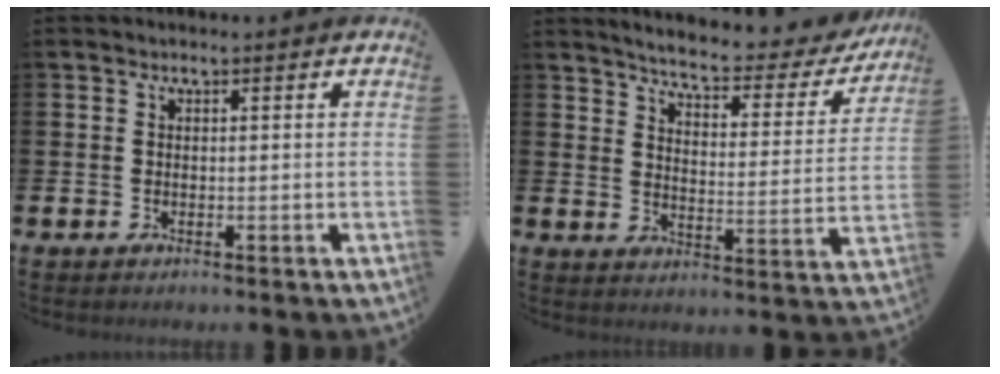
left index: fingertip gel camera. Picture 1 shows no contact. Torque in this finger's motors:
{"motor_torque": [0.94, -1.20, 0.43, 0.10]}